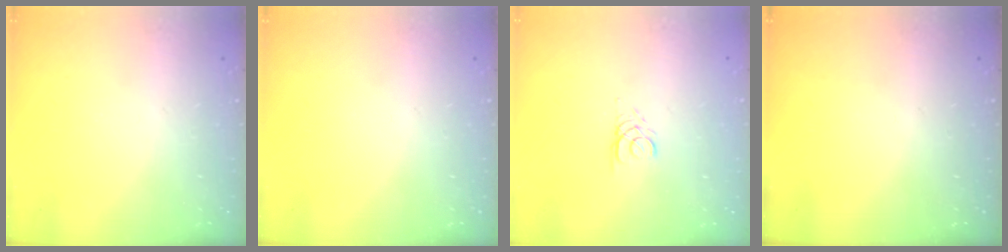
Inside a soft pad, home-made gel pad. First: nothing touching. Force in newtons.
{"total": 0.0}
{"total": 2.6, "press": 2.6, "slide": 0.3}
{"total": 0.0}